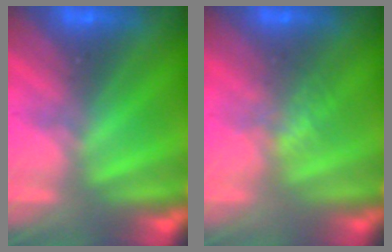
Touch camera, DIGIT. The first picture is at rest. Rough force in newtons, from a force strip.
{"total": 2.1}